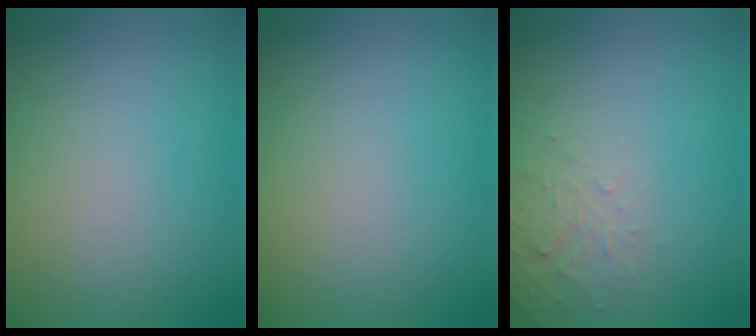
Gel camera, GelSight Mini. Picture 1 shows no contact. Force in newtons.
{"total": 0.0}
{"total": 1.7, "press": 1.7, "slide": 0.2}